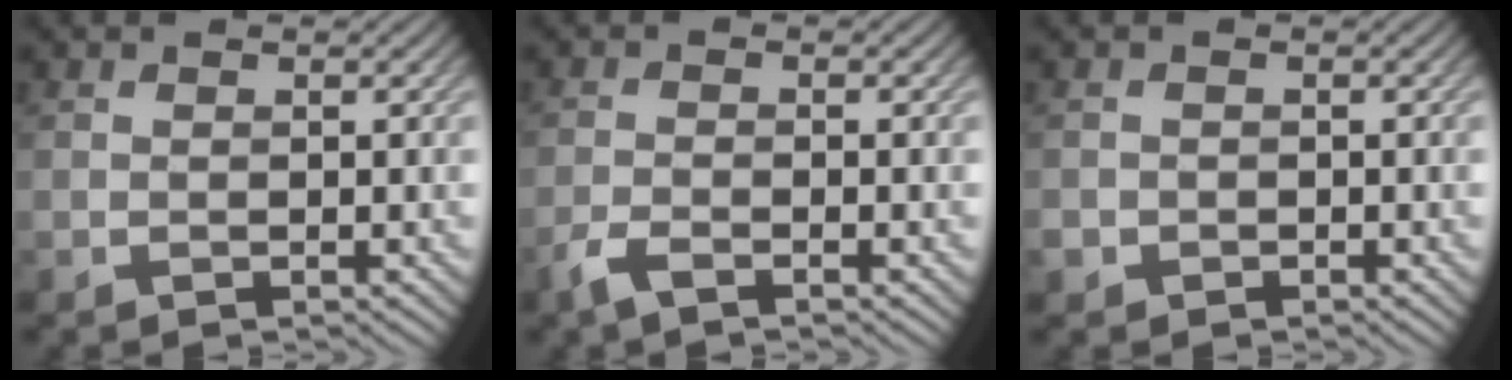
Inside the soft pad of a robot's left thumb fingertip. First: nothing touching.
{"total": 2.3, "force": [-1.7, 0.4, 1.5], "torque": [-0.036, -0.003, -0.041]}
{"total": 1.4, "force": [-0.8, 1.1, 0.2], "torque": [-0.004, -0.007, -0.018]}